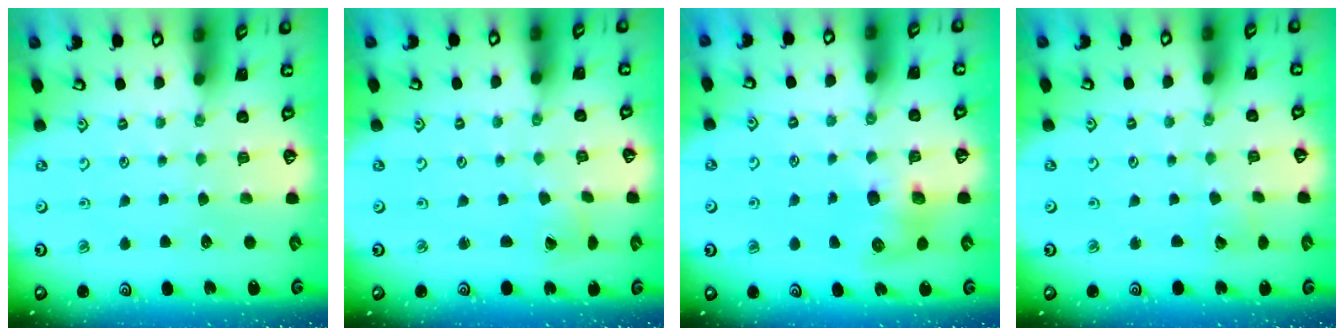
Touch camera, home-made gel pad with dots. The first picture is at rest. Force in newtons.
{"total": 1.8, "press": 1.8, "slide": 0.1}
{"total": 8.2, "press": 8.2, "slide": 0.8}
{"total": 1.4, "press": 1.4, "slide": 0.1}